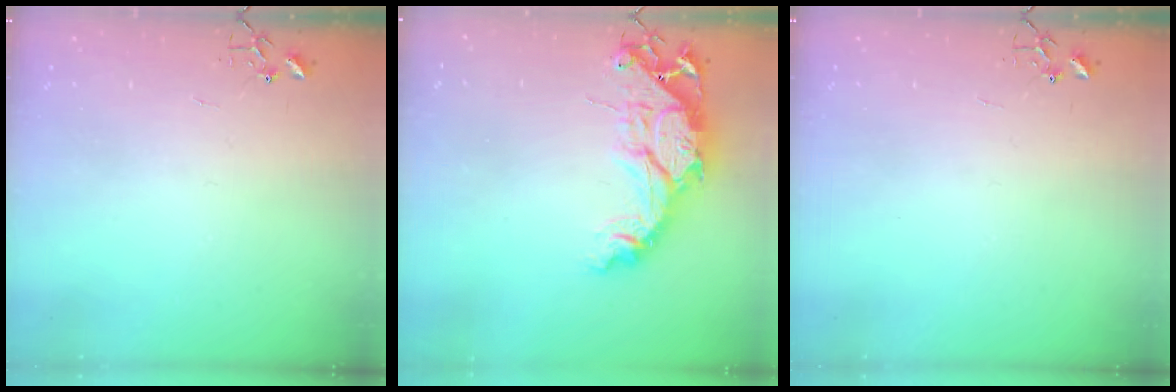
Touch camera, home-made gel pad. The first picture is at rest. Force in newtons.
{"total": 14.8, "press": 14.7, "slide": 1.3}
{"total": 0.0}